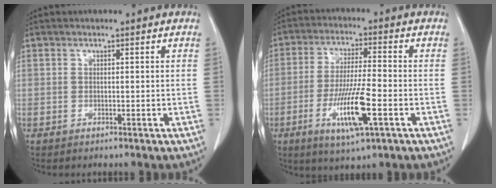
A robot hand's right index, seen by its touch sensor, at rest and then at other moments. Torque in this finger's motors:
{"motor_torque": [1.71, -0.43, 0.60, 0.21]}